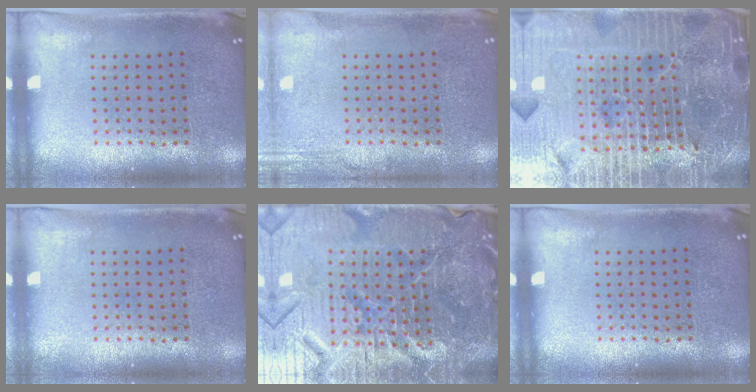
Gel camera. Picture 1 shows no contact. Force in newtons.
{"total": 2.2, "press": 2.2, "slide": 0.4}
{"total": 7.2, "press": 6.2, "slide": 3.6}
{"total": 0.0}
{"total": 7.2, "press": 6.4, "slide": 3.4}
{"total": 0.0}